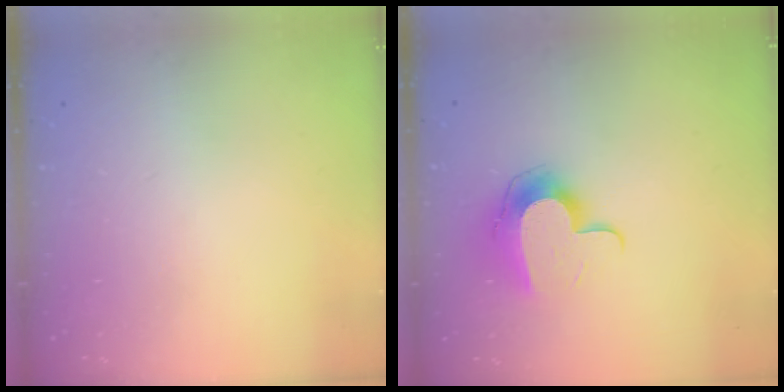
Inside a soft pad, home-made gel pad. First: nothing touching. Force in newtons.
{"total": 11.5, "press": 11.5, "slide": 0.4}